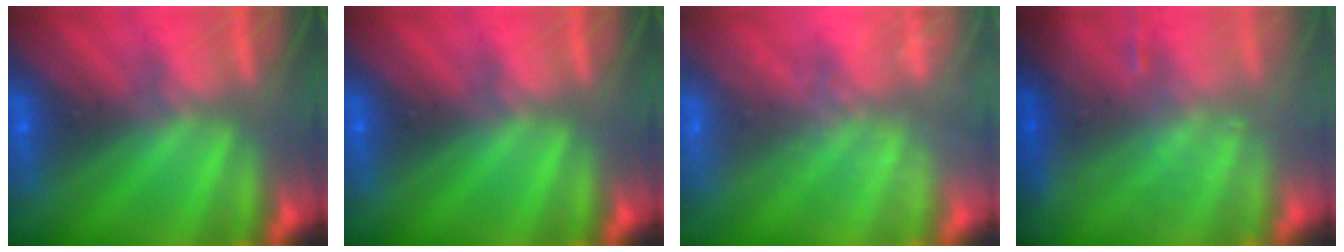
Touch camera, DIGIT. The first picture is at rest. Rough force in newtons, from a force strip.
{"total": 0.0}
{"total": 1.7}
{"total": 2.7}